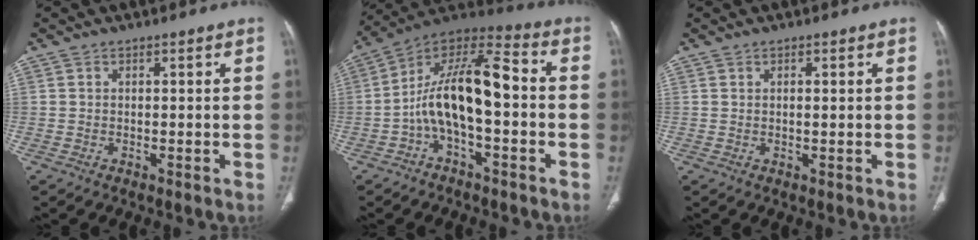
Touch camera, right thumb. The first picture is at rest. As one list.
[{"total": 15.6, "force": [-2.3, 6.6, 13.9], "torque": [-0.237, 0.063, -0.048]}, {"total": 1.0, "force": [0.2, 0.3, 0.9], "torque": [-0.020, 0.001, 0.004]}]